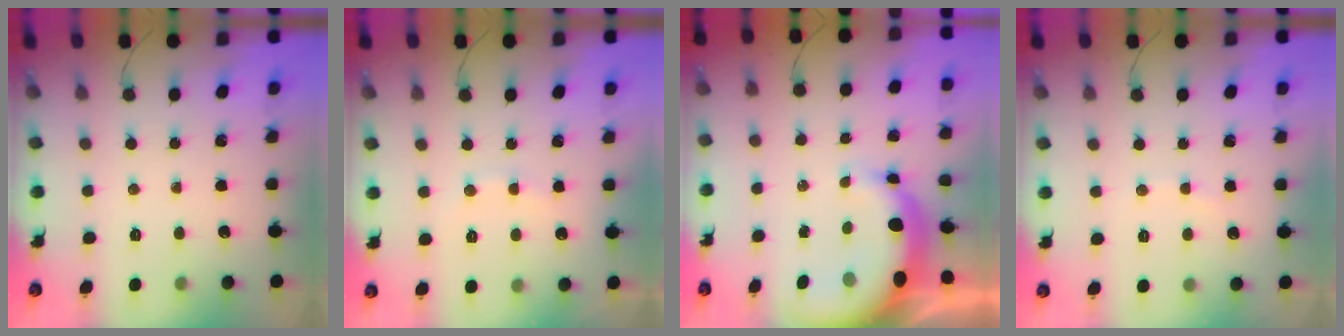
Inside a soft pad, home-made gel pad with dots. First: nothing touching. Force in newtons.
{"total": 6.8, "press": 6.7, "slide": 1.4}
{"total": 9.6, "press": 9.3, "slide": 2.2}
{"total": 3.4, "press": 3.3, "slide": 0.9}